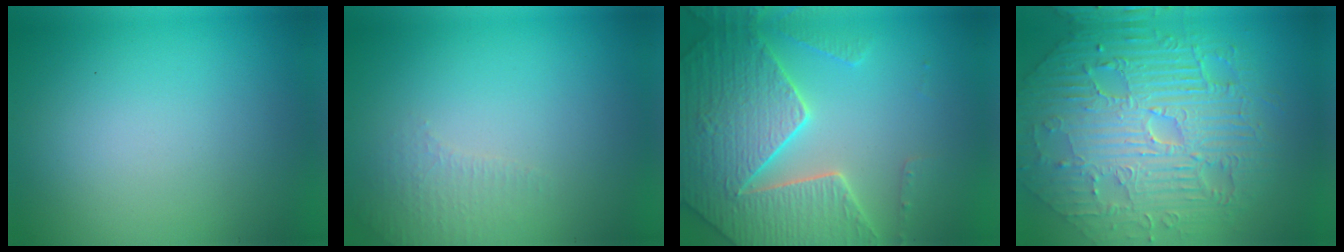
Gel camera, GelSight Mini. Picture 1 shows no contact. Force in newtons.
{"total": 1.6, "press": 1.6, "slide": 0.4}
{"total": 7.5, "press": 7.3, "slide": 1.9}
{"total": 11.5, "press": 7.5, "slide": 8.7}